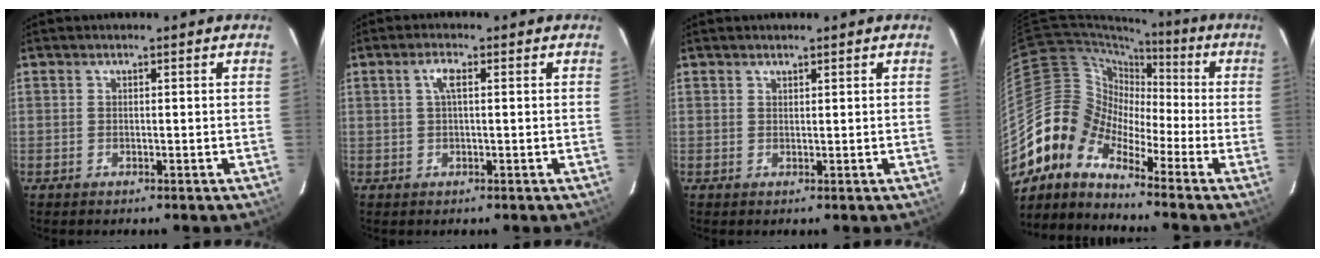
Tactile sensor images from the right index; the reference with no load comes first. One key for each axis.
{"total": 2.4, "fx": 0.5, "fy": 0.5, "fz": 2.3, "tx": -0.047, "ty": 0.007, "tz": 0.008}
{"total": 0.7, "fx": 0.6, "fy": 0.3, "fz": 0.1, "tx": -0.002, "ty": 0.002, "tz": 0.012}
{"total": 10.6, "fx": -7.1, "fy": 7.1, "fz": 3.4, "tx": -0.065, "ty": 0.031, "tz": -0.170}